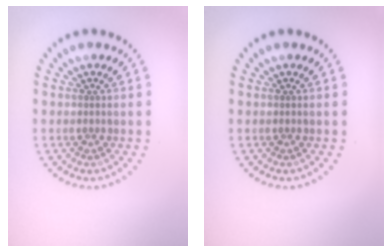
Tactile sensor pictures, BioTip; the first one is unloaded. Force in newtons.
{"total": 0.0}